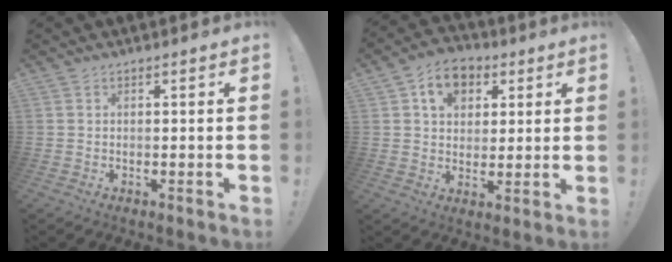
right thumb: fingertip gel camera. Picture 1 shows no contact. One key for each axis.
{"total": 9.9, "fx": 4.1, "fy": 7.7, "fz": 4.7, "tx": -0.059, "ty": -0.011, "tz": 0.076}